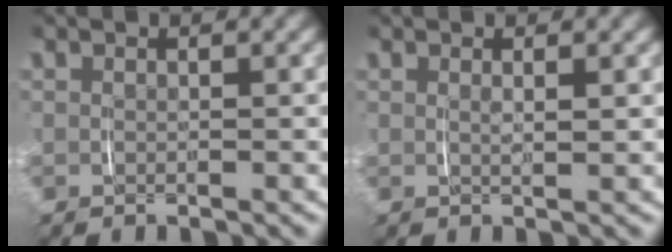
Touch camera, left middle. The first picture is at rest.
{"total": 1.0, "force": [0.6, 0.0, 0.8], "torque": [-0.017, -0.005, 0.014]}